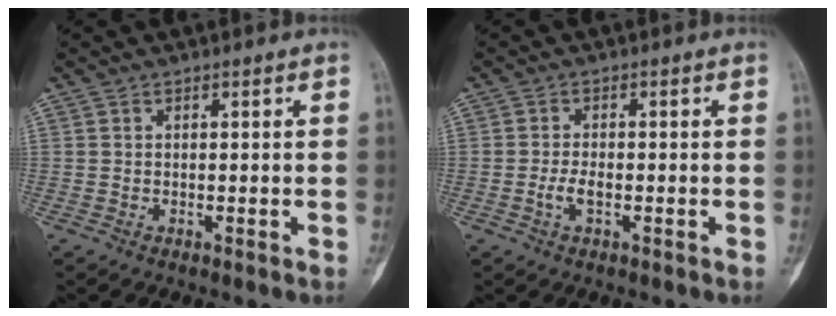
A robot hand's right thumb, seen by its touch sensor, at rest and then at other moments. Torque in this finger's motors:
{"motor_torque": [0.33, 0.12, 0.32, -0.02, 0.09]}